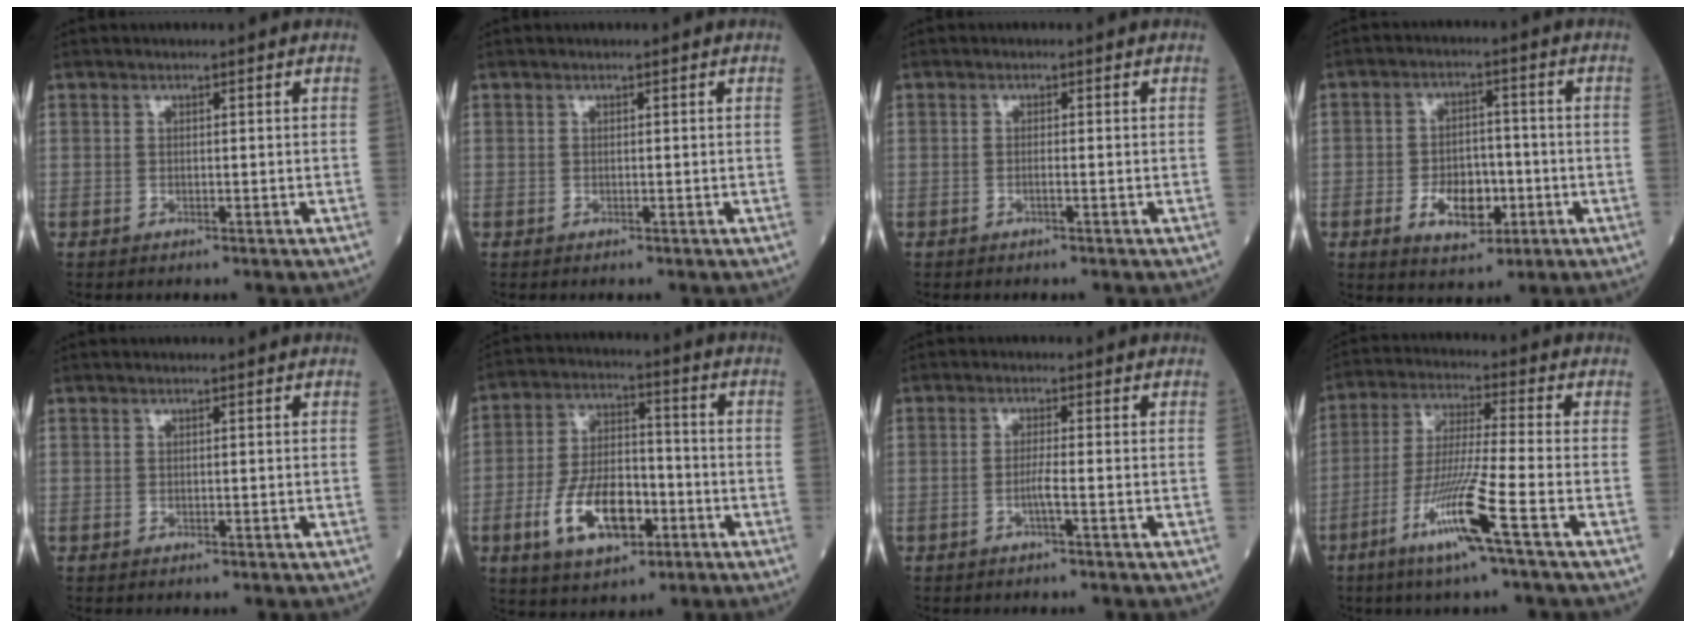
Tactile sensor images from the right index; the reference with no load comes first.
{"total": 0.0}
{"total": 0.7, "force": [-0.3, -0.1, 0.7], "torque": [-0.014, 0.000, -0.006]}
{"total": 7.7, "force": [-2.5, 4.3, 5.9], "torque": [-0.099, 0.002, -0.036]}
{"total": 0.0}
{"total": 12.5, "force": [-4.6, 5.9, 10.0], "torque": [-0.201, 0.006, -0.079]}
{"total": 2.1, "force": [-0.8, -0.4, 1.9], "torque": [-0.038, -0.001, -0.018]}
{"total": 11.4, "force": [-5.4, -1.2, 10.0], "torque": [-0.197, -0.021, -0.108]}